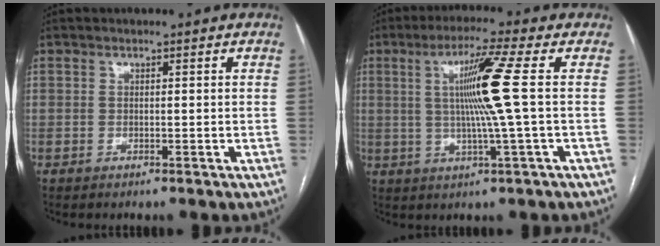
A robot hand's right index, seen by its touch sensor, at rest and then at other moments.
{"total": 9.6, "force": [1.1, -2.1, 9.3], "torque": [-0.168, 0.001, 0.026]}